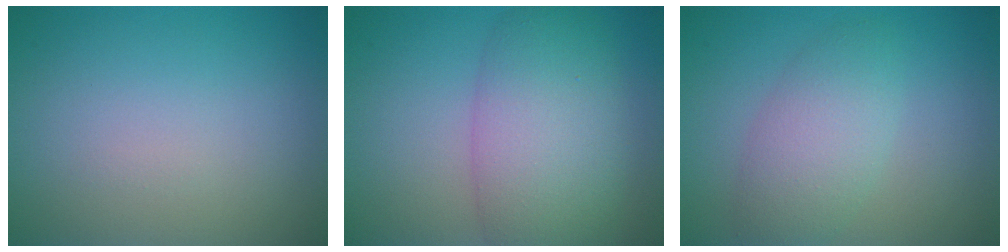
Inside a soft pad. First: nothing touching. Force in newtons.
{"total": 7.5, "press": 7.5, "slide": 0.3}
{"total": 4.0, "press": 4.0, "slide": 0.2}